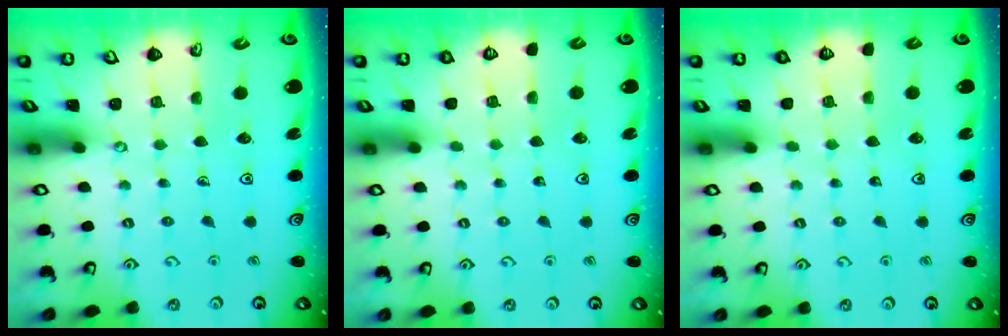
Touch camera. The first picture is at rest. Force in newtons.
{"total": 0.0}
{"total": 0.0}